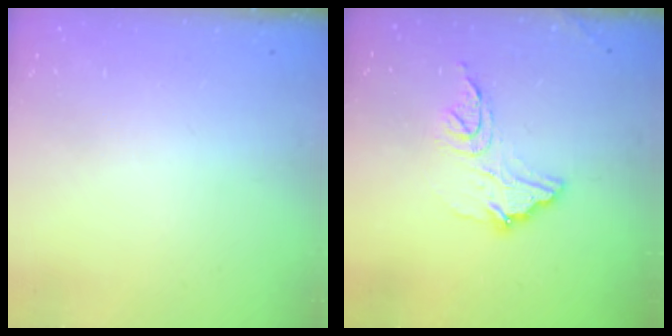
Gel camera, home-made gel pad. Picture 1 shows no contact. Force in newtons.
{"total": 12.2, "press": 12.2, "slide": 0.6}